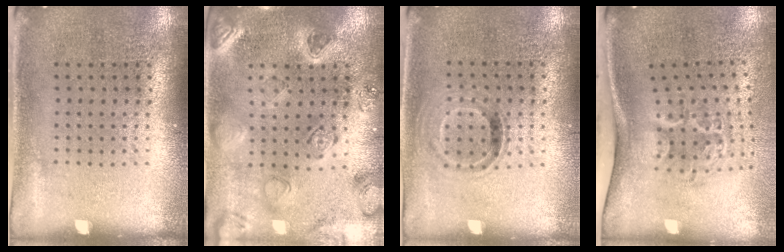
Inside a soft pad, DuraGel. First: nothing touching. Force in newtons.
{"total": 2.3, "press": 2.3, "slide": 0.3}
{"total": 0.9, "press": 0.8, "slide": 0.3}
{"total": 2.2, "press": 1.3, "slide": 1.8}